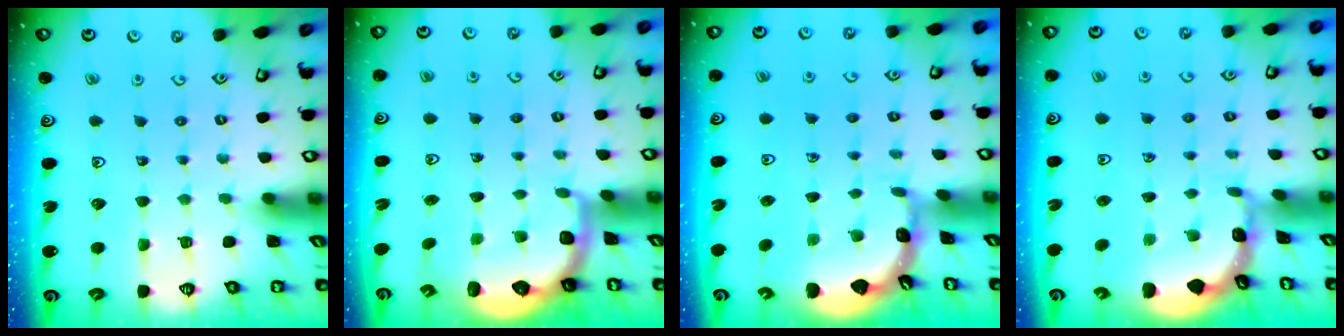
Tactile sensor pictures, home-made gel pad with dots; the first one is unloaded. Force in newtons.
{"total": 3.0, "press": 2.1, "slide": 2.1}
{"total": 1.7, "press": 1.6, "slide": 0.1}
{"total": 1.4, "press": 1.4, "slide": 0.1}